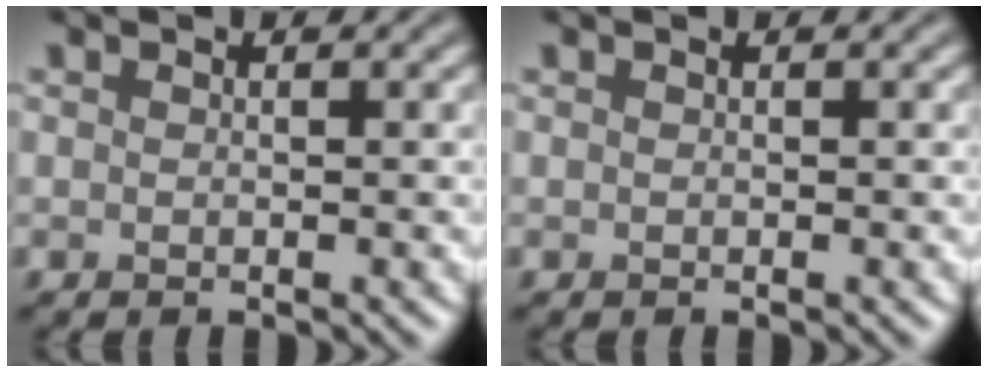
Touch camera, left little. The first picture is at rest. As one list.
[{"total": 0.0}]